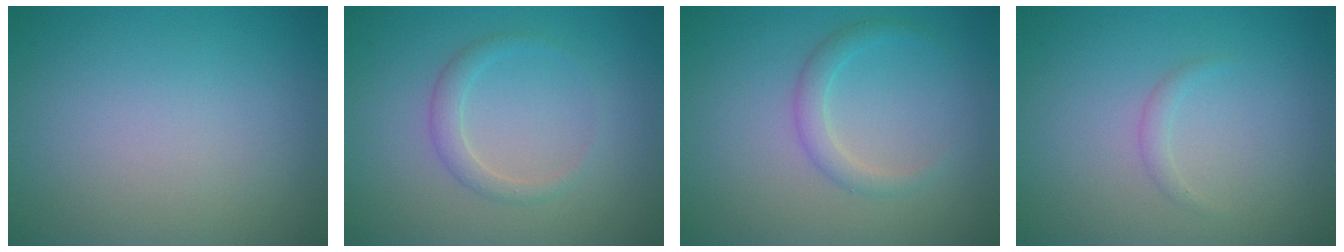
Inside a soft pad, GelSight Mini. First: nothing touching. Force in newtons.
{"total": 1.7, "press": 1.7, "slide": 0.0}
{"total": 1.8, "press": 1.8, "slide": 0.1}
{"total": 0.8, "press": 0.8, "slide": 0.0}